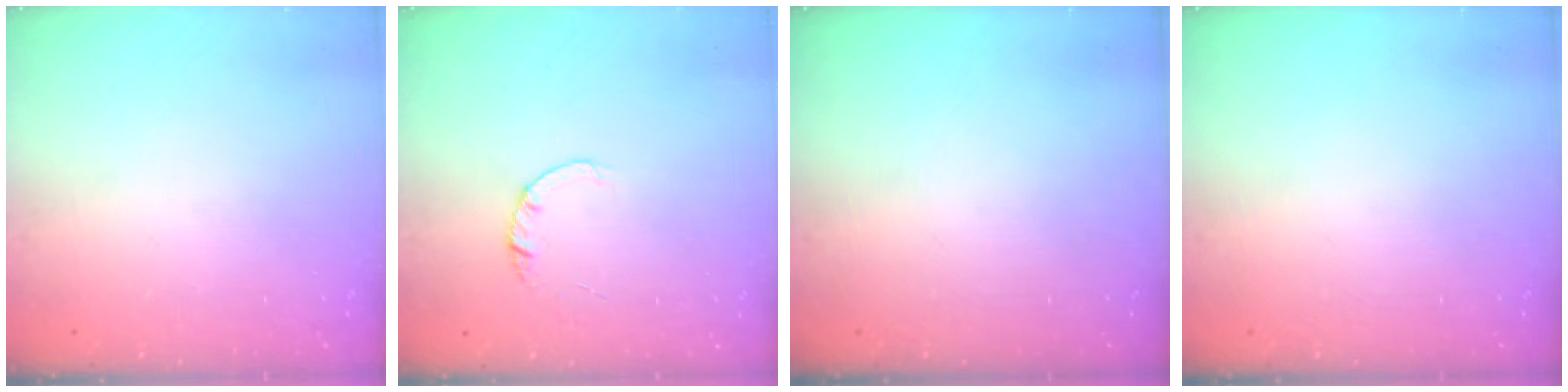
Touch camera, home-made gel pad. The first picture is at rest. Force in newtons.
{"total": 1.4, "press": 1.4, "slide": 0.2}
{"total": 0.0}
{"total": 0.0}